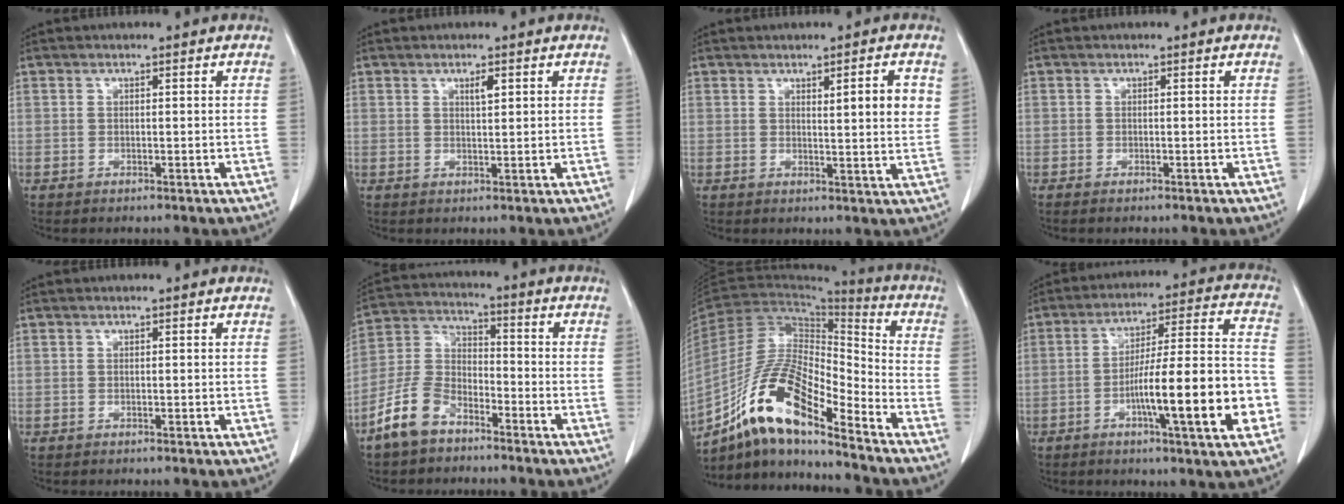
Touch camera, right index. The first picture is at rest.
{"total": 1.5, "force": [0.8, 0.3, 1.3], "torque": [-0.023, -0.003, 0.013]}
{"total": 4.9, "force": [1.8, 0.4, 4.5], "torque": [-0.060, -0.009, 0.023]}
{"total": 0.8, "force": [-0.6, 0.1, 0.5], "torque": [-0.011, -0.002, -0.009]}
{"total": 0.0}
{"total": 8.9, "force": [-6.2, 4.8, 4.3], "torque": [-0.107, 0.007, -0.126]}
{"total": 15.9, "force": [-10.8, 3.3, 11.2], "torque": [-0.209, 0.011, -0.193]}
{"total": 17.1, "force": [-5.5, 0.9, 16.2], "torque": [-0.242, 0.010, -0.083]}